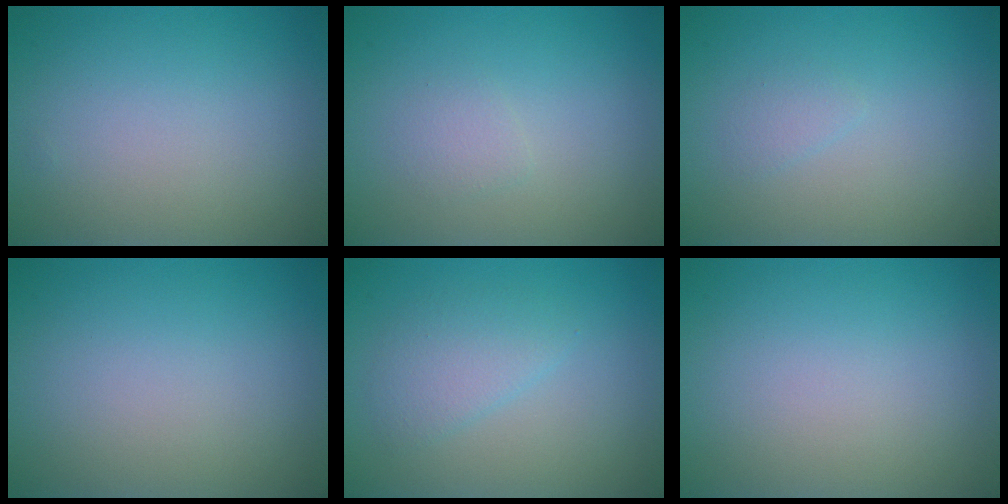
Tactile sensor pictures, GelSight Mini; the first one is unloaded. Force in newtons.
{"total": 1.0, "press": 1.0, "slide": 0.1}
{"total": 0.8, "press": 0.8, "slide": 0.0}
{"total": 0.0}
{"total": 2.3, "press": 2.3, "slide": 0.1}
{"total": 0.0}